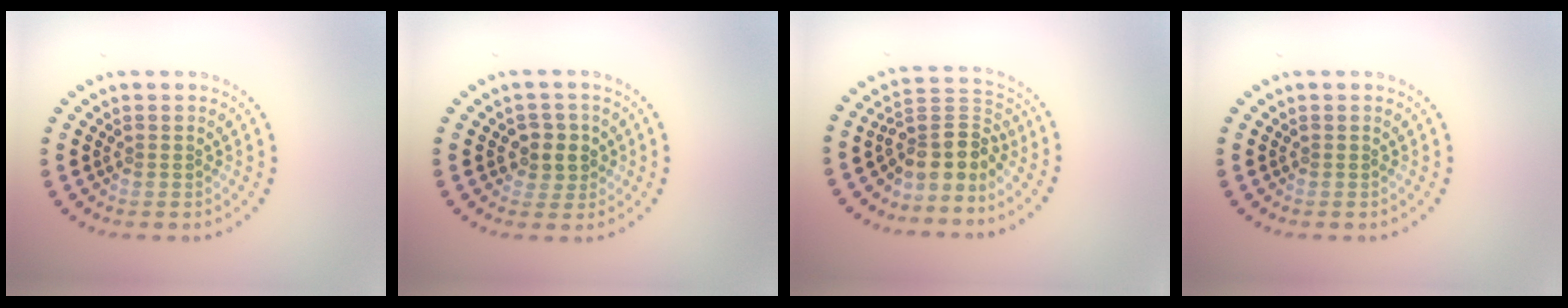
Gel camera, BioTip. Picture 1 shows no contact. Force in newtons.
{"total": 2.4, "press": 2.2, "slide": 0.9}
{"total": 3.8, "press": 2.8, "slide": 2.5}
{"total": 0.0}